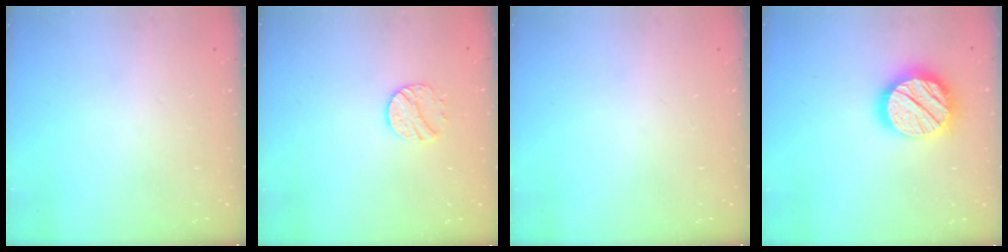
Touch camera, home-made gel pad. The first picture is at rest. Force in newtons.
{"total": 8.7, "press": 8.7, "slide": 0.3}
{"total": 0.0}
{"total": 17.7, "press": 17.7, "slide": 0.8}